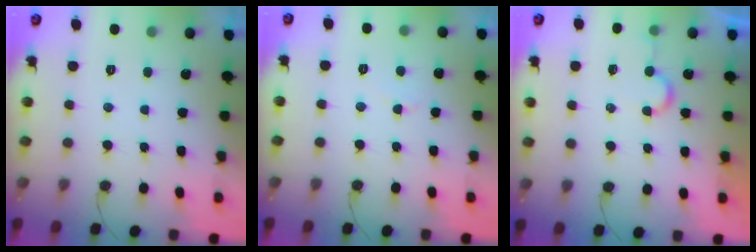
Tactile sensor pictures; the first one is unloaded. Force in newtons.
{"total": 3.0, "press": 3.0, "slide": 0.4}
{"total": 5.4, "press": 5.4, "slide": 0.4}